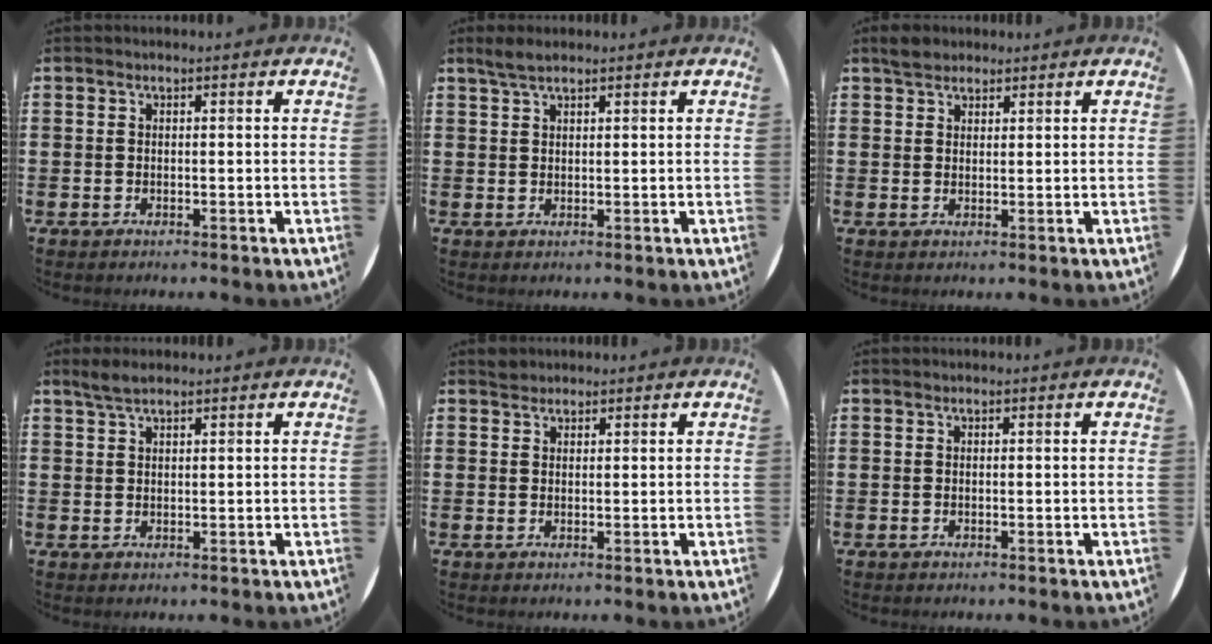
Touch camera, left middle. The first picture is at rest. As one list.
[{"total": 2.2, "force": [1.8, 0.5, 1.2], "torque": [-0.025, 0.005, 0.032]}, {"total": 2.4, "force": [2.2, 1.0, 0.3], "torque": [-0.002, 0.004, 0.041]}, {"total": 2.4, "force": [1.9, 0.5, 1.3], "torque": [-0.027, 0.006, 0.034]}, {"total": 1.2, "force": [1.1, 0.3, -0.2], "torque": [0.010, -0.001, 0.021]}, {"total": 0.0}]